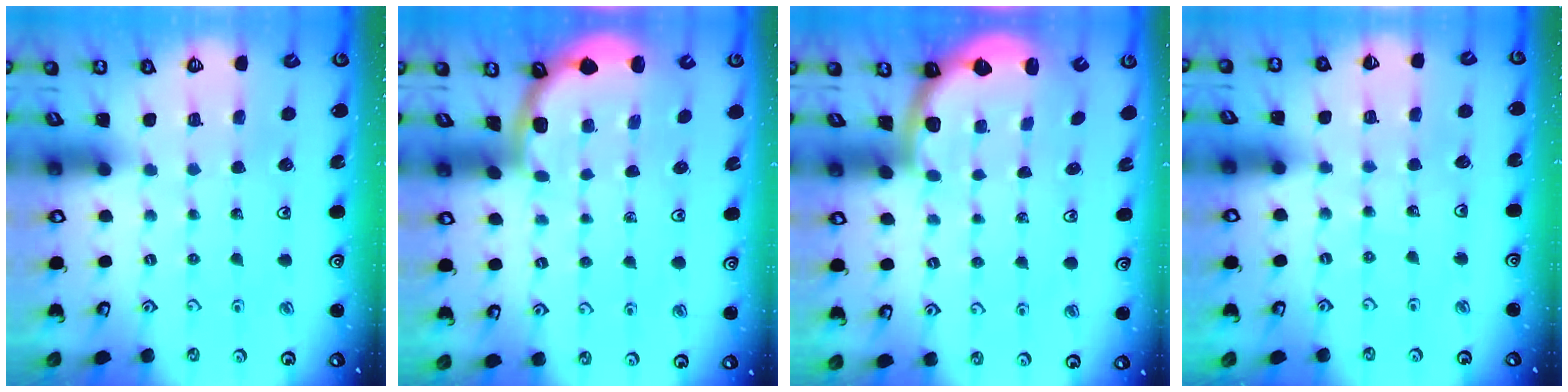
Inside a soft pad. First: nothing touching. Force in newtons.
{"total": 1.8, "press": 1.8, "slide": 0.0}
{"total": 2.2, "press": 2.0, "slide": 0.8}
{"total": 5.2, "press": 4.6, "slide": 2.3}